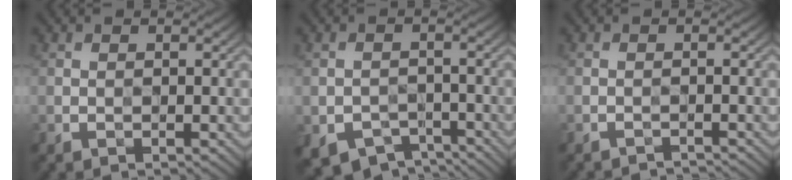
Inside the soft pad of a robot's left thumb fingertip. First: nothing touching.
{"total": 5.0, "force": [-3.6, 3.0, 1.9], "torque": [-0.032, -0.016, -0.050]}
{"total": 1.8, "force": [-1.7, -0.5, -0.3], "torque": [0.007, 0.004, -0.027]}